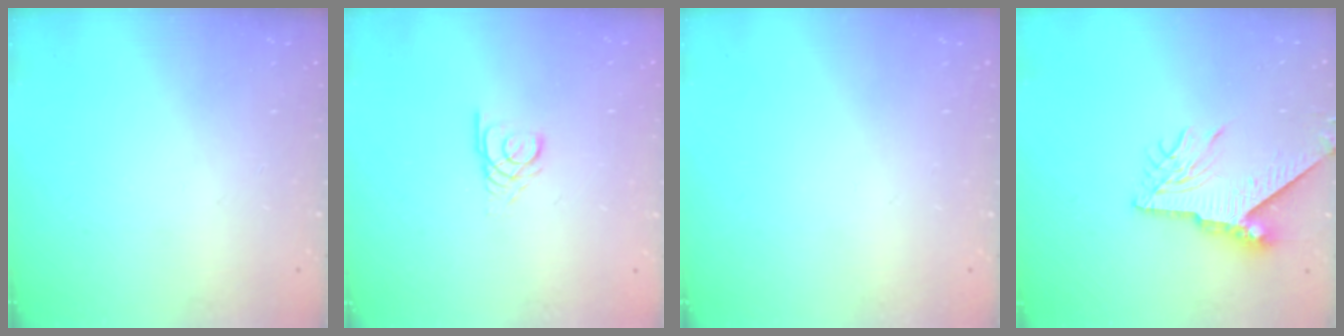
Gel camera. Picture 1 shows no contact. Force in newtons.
{"total": 2.5, "press": 2.5, "slide": 0.2}
{"total": 0.0}
{"total": 9.2, "press": 9.1, "slide": 0.9}